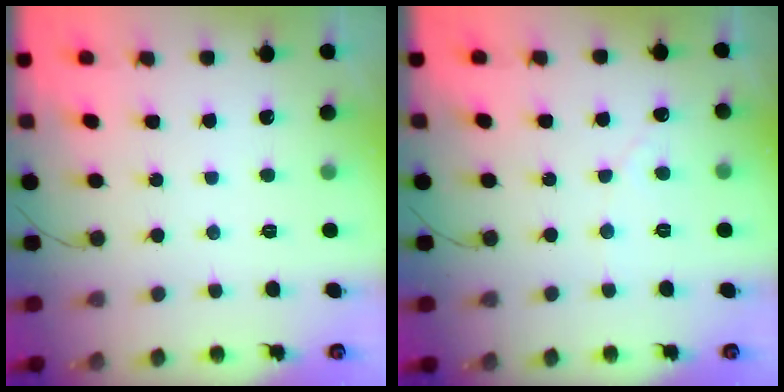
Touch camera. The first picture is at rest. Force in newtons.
{"total": 3.0, "press": 2.9, "slide": 0.3}